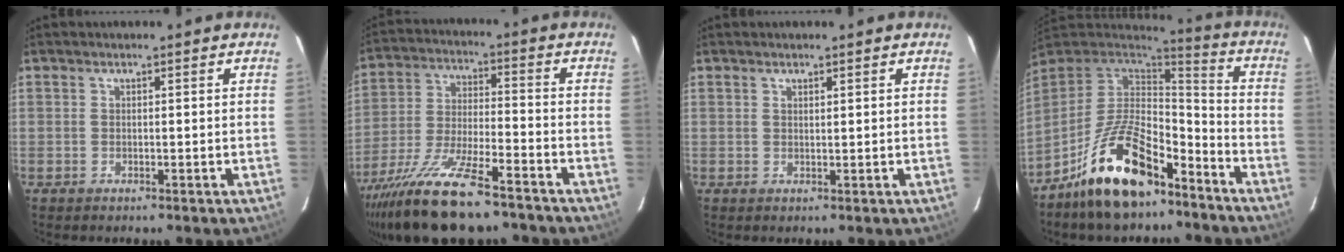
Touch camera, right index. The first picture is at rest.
{"total": 19.5, "force": [-14.7, 4.8, 11.9], "torque": [-0.242, -0.044, -0.256]}
{"total": 0.8, "force": [0.6, 0.2, 0.5], "torque": [-0.008, 0.001, 0.011]}
{"total": 20.3, "force": [-12.8, 8.9, 13.1], "torque": [-0.257, 0.003, -0.218]}